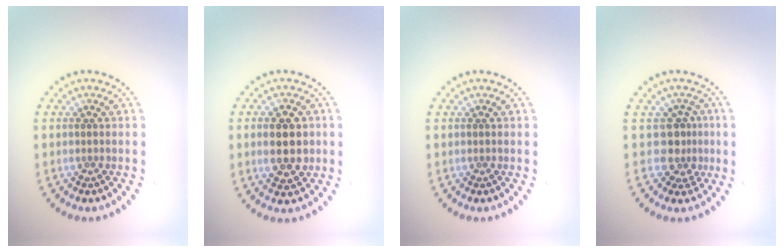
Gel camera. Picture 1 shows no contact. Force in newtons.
{"total": 4.7, "press": 4.7, "slide": 0.2}
{"total": 0.0}
{"total": 2.6, "press": 1.8, "slide": 1.8}